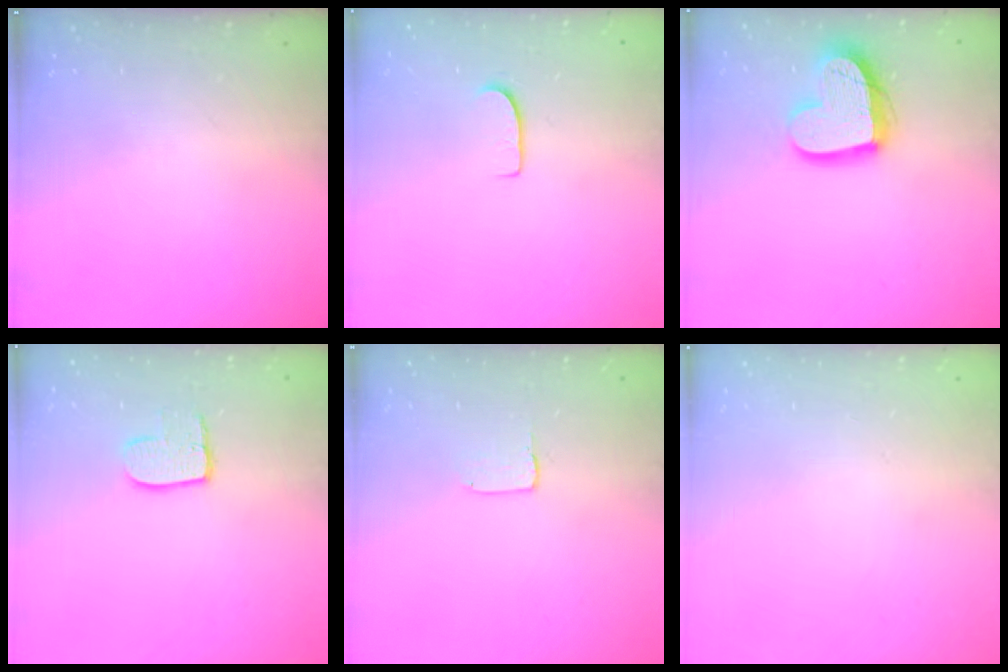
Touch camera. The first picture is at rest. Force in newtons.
{"total": 6.1, "press": 6.1, "slide": 0.5}
{"total": 15.9, "press": 15.8, "slide": 1.4}
{"total": 8.0, "press": 8.0, "slide": 0.7}
{"total": 2.0, "press": 2.0, "slide": 0.1}
{"total": 0.0}